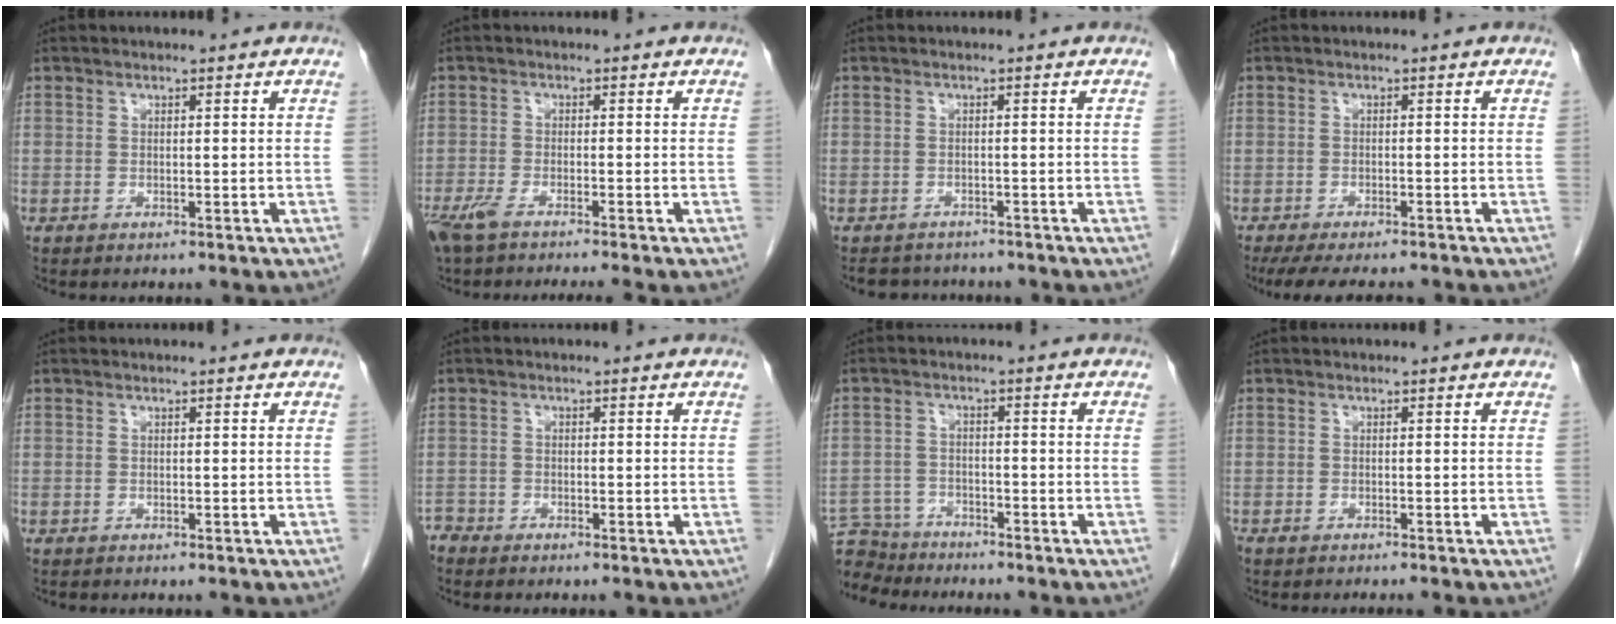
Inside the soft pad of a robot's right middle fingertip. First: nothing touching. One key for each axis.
{"total": 7.0, "fx": -5.7, "fy": 0.3, "fz": 4.2, "tx": -0.068, "ty": -0.015, "tz": -0.096}
{"total": 4.9, "fx": -4.5, "fy": 1.9, "fz": 0.6, "tx": -0.008, "ty": -0.001, "tz": -0.060}
{"total": 10.7, "fx": -9.2, "fy": 2.2, "fz": 5.0, "tx": -0.074, "ty": -0.015, "tz": -0.125}
{"total": 0.0}
{"total": 1.7, "fx": -1.7, "fy": 0.3, "fz": -0.2, "tx": 0.004, "ty": -0.004, "tz": -0.033}
{"total": 7.5, "fx": -7.2, "fy": 2.2, "fz": 0.2, "tx": -0.007, "ty": 0.000, "tz": -0.132}
{"total": 2.3, "fx": -2.1, "fy": 0.2, "fz": 1.0, "tx": -0.017, "ty": -0.004, "tz": -0.027}